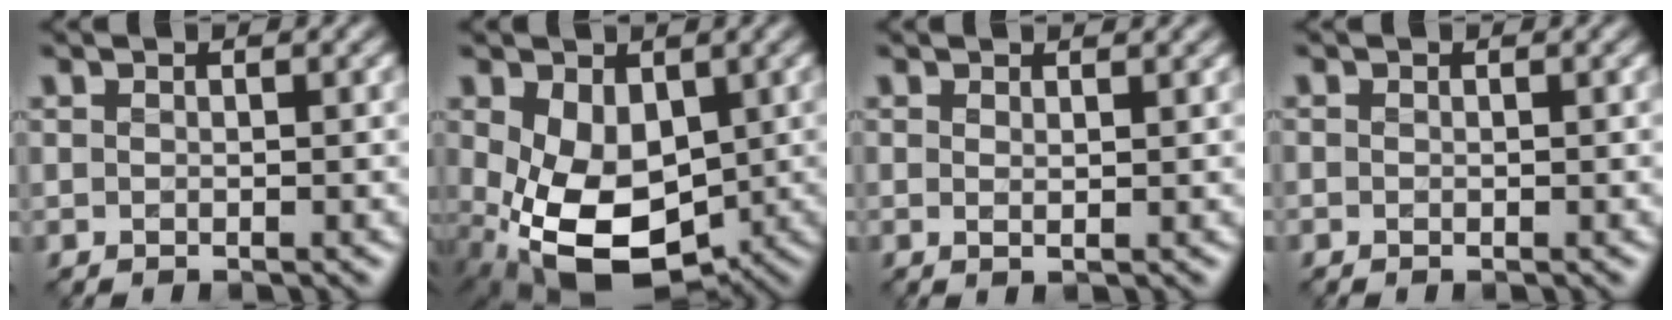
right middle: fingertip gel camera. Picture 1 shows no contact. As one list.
[{"total": 8.8, "force": [-1.4, 5.8, 6.5], "torque": [-0.142, -0.029, -0.013]}, {"total": 1.3, "force": [0.8, 0.3, 1.0], "torque": [-0.014, -0.001, 0.008]}, {"total": 0.0}]